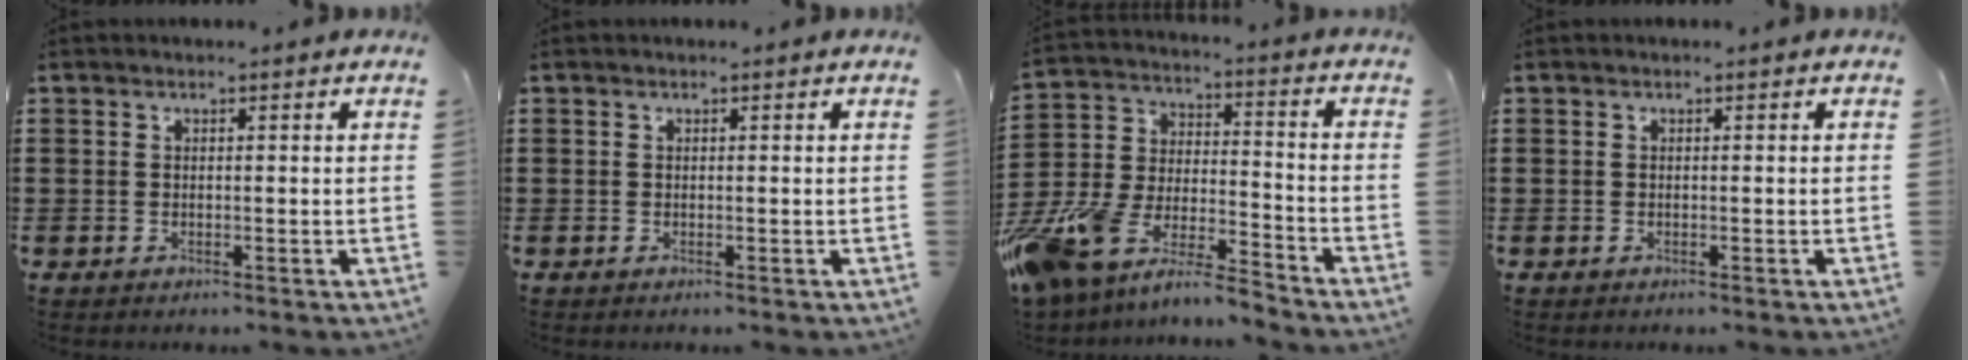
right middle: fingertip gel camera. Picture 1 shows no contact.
{"total": 0.0}
{"total": 10.4, "force": [-9.8, 1.9, 2.9], "torque": [-0.078, 0.016, -0.200]}
{"total": 0.0}